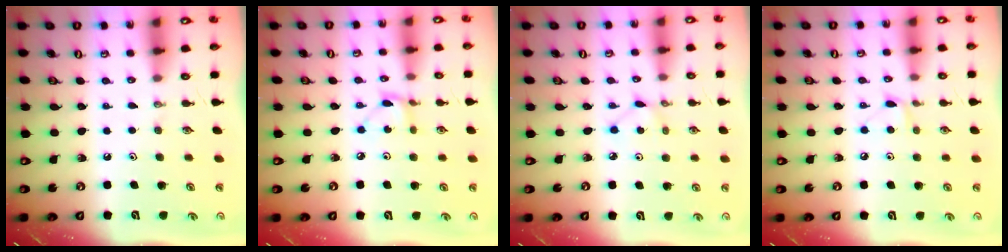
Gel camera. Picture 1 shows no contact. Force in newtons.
{"total": 2.7, "press": 2.7, "slide": 0.2}
{"total": 2.7, "press": 2.6, "slide": 0.3}
{"total": 6.5, "press": 6.4, "slide": 0.8}